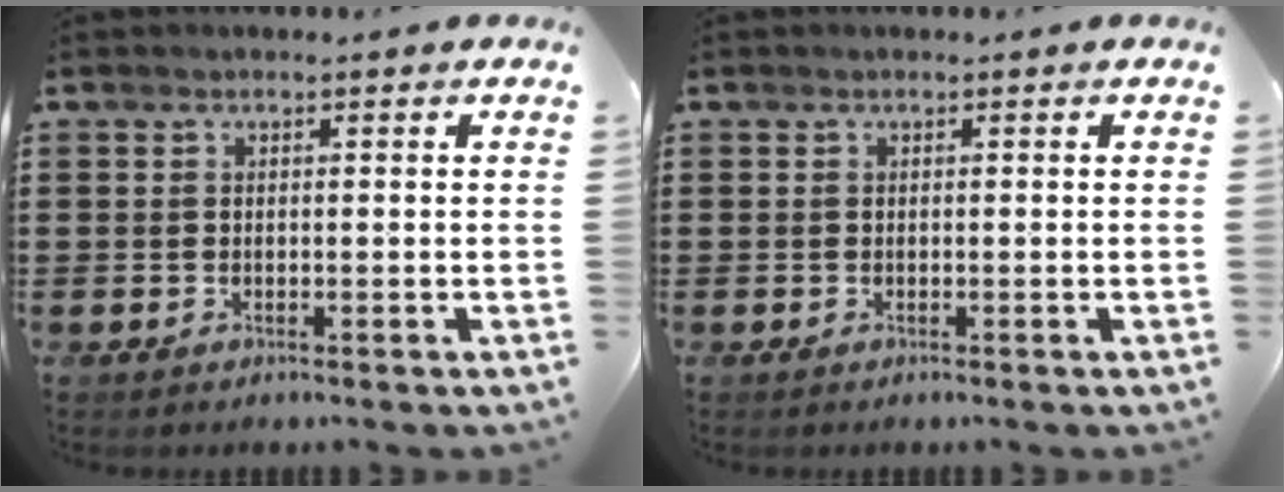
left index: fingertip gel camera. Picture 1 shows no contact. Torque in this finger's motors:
{"motor_torque": [0.00, 0.00, 0.00, 0.00]}